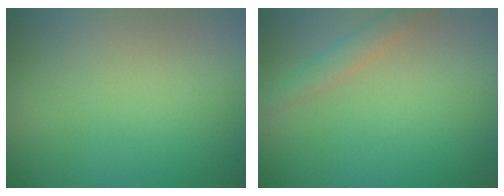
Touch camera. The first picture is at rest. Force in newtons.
{"total": 1.6, "press": 1.6, "slide": 0.2}